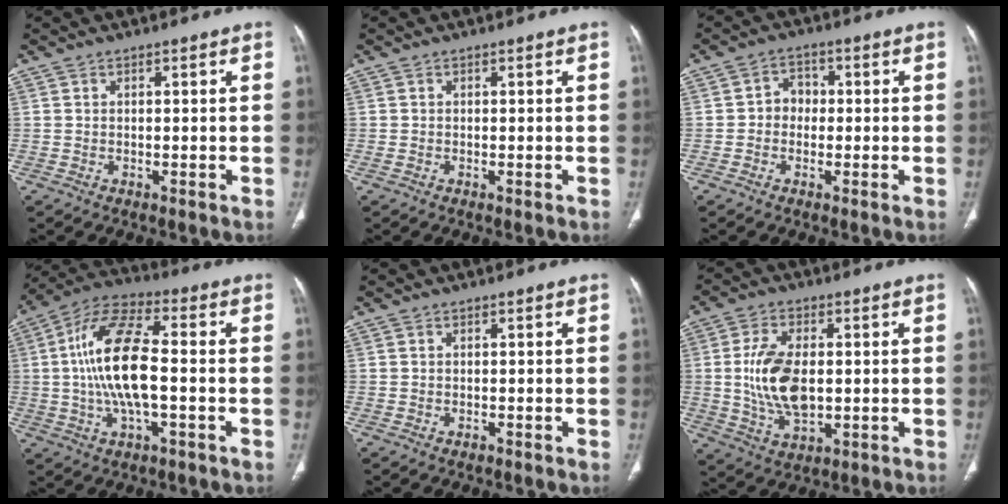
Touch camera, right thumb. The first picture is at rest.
{"total": 0.5, "force": [-0.1, 0.3, 0.4], "torque": [-0.011, -0.001, -0.002]}
{"total": 3.8, "force": [-0.4, 3.3, 1.9], "torque": [-0.006, 0.018, -0.016]}
{"total": 15.8, "force": [-0.6, 6.1, 14.5], "torque": [-0.291, 0.024, -0.018]}
{"total": 0.5, "force": [-0.4, 0.3, 0.2], "torque": [-0.004, 0.000, -0.006]}
{"total": 11.7, "force": [0.1, 6.4, 9.7], "torque": [-0.187, -0.005, 0.009]}